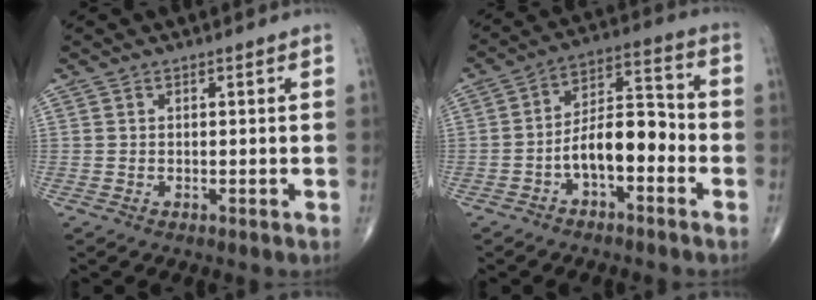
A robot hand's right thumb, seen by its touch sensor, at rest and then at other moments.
{"total": 10.3, "force": [-3.5, 4.9, 8.3], "torque": [-0.124, 0.050, -0.067]}